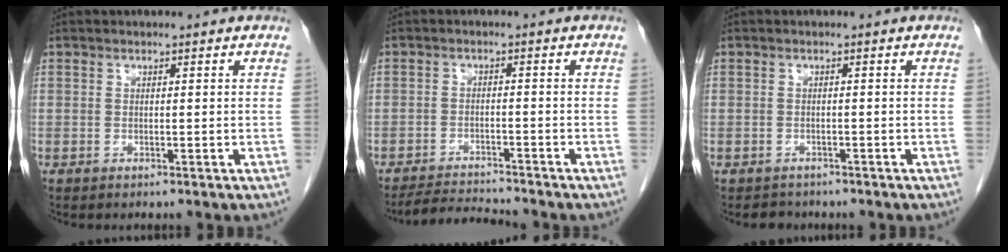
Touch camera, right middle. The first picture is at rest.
{"total": 4.8, "force": [-4.7, -0.6, 0.1], "torque": [-0.002, -0.013, -0.082]}
{"total": 1.9, "force": [-1.7, 1.0, -0.2], "torque": [-0.004, 0.000, -0.026]}